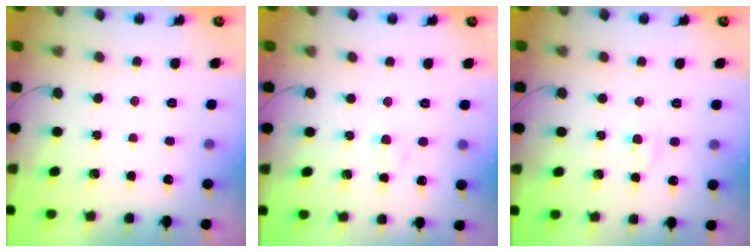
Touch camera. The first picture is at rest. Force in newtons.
{"total": 1.8, "press": 1.6, "slide": 0.9}
{"total": 2.8, "press": 2.6, "slide": 1.0}